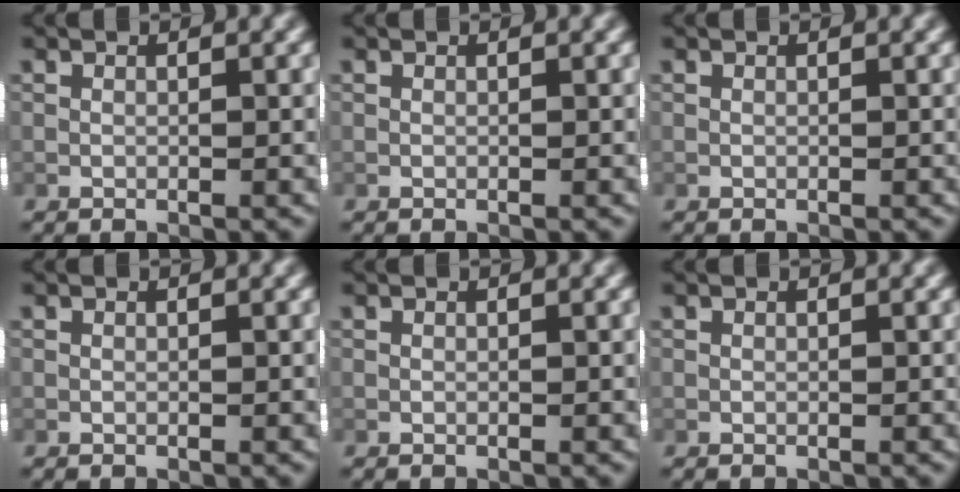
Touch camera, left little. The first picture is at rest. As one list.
[{"total": 0.0}, {"total": 0.0}, {"total": 0.0}, {"total": 0.0}, {"total": 0.0}]